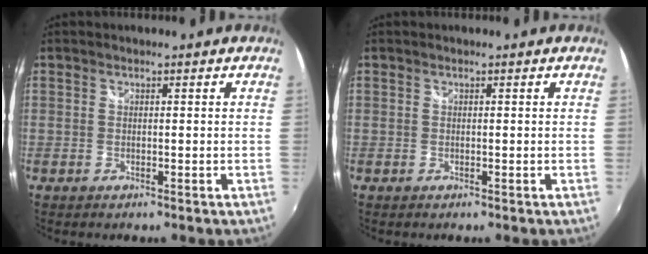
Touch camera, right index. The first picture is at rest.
{"total": 0.0}